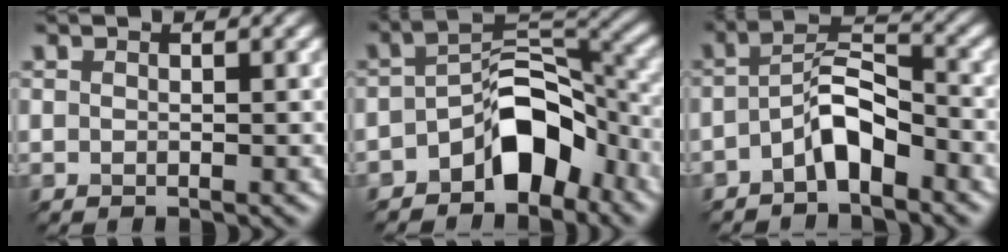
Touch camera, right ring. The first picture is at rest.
{"total": 6.5, "force": [-4.1, 3.0, 4.0], "torque": [-0.054, 0.020, -0.066]}
{"total": 3.7, "force": [-2.8, 0.7, 2.3], "torque": [-0.053, 0.019, -0.043]}